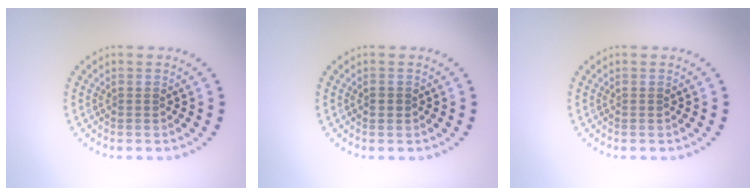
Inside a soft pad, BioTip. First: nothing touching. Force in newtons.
{"total": 0.8, "press": 0.8, "slide": 0.2}
{"total": 0.0}